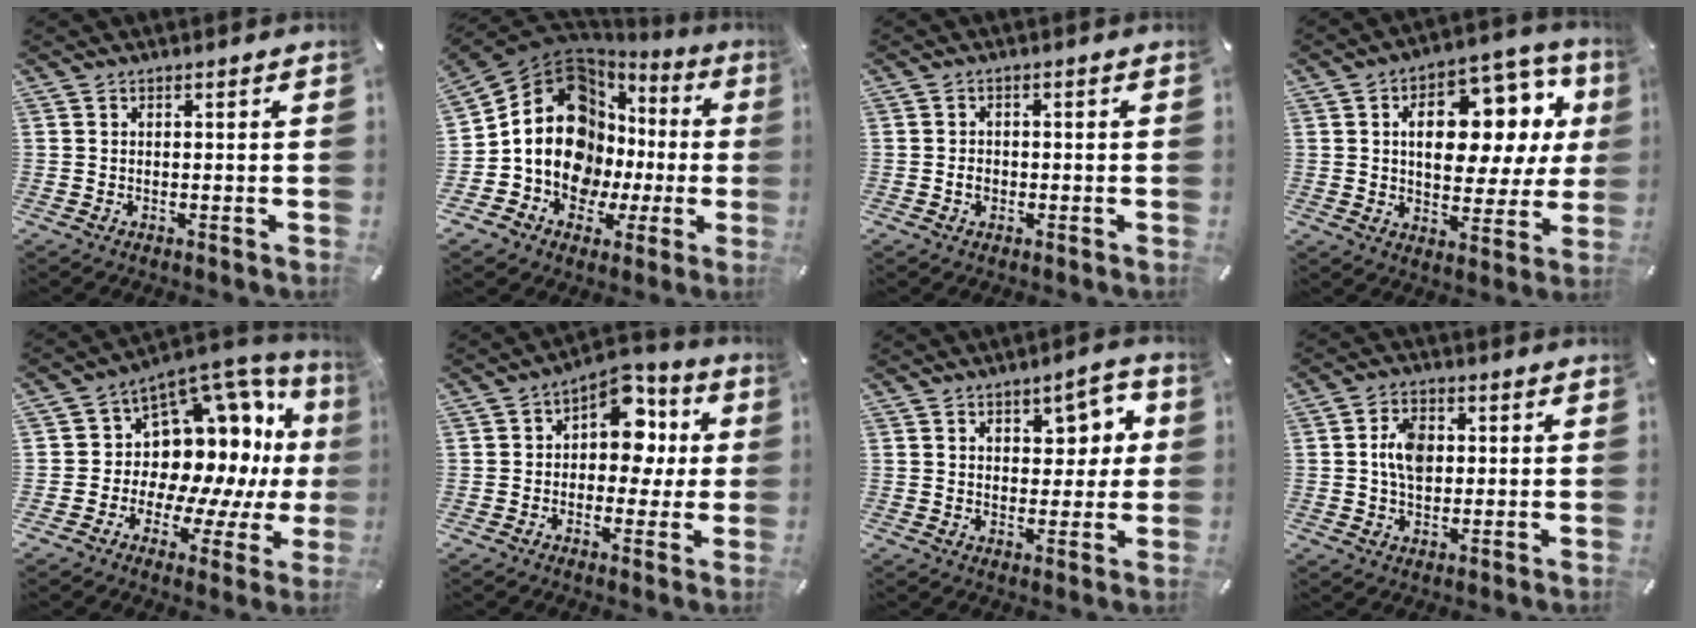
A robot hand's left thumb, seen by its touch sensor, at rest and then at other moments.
{"total": 17.3, "force": [2.6, 14.0, 9.9], "torque": [-0.195, -0.039, 0.049]}
{"total": 2.3, "force": [-0.6, 1.8, 1.3], "torque": [-0.025, 0.006, -0.012]}
{"total": 17.1, "force": [5.4, 10.3, 12.5], "torque": [-0.169, -0.029, 0.089]}
{"total": 12.8, "force": [4.7, 10.4, 5.7], "torque": [-0.058, -0.092, 0.097]}
{"total": 11.6, "force": [3.1, 8.1, 7.7], "torque": [-0.101, -0.020, 0.054]}
{"total": 7.1, "force": [2.9, 4.7, 4.3], "torque": [-0.043, -0.014, 0.041]}
{"total": 7.3, "force": [0.7, 5.3, 5.0], "torque": [-0.098, 0.004, 0.009]}